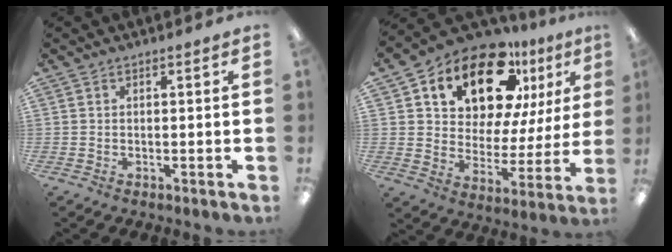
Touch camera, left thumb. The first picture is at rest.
{"total": 18.2, "force": [13.7, 8.3, 8.7], "torque": [-0.146, -0.093, 0.236]}